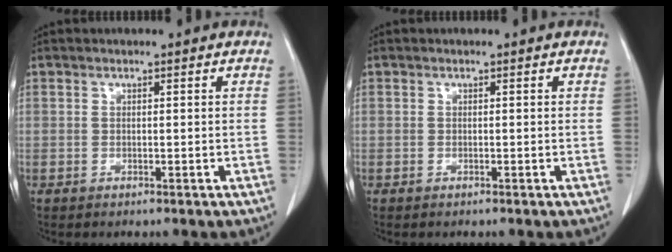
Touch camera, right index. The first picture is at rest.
{"total": 0.0}